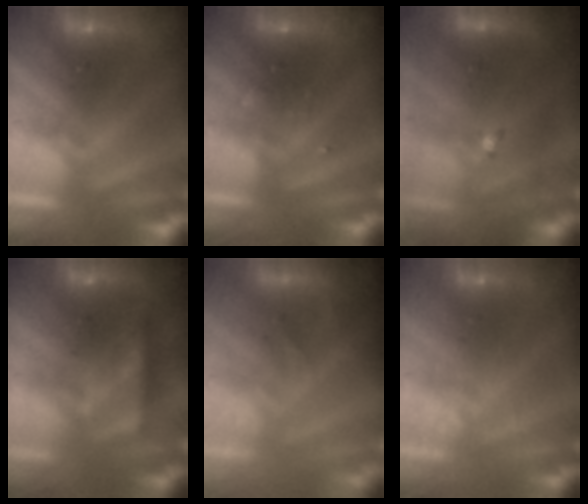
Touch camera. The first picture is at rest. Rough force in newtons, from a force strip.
{"total": 2.4}
{"total": 8.8}
{"total": 7.2}
{"total": 2.9}
{"total": 1.5}